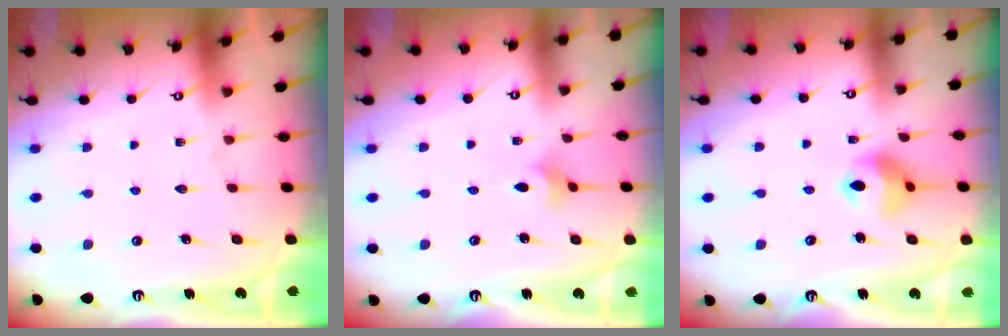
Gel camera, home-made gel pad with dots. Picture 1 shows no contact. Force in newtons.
{"total": 2.9, "press": 2.9, "slide": 0.5}
{"total": 9.7, "press": 9.7, "slide": 1.3}